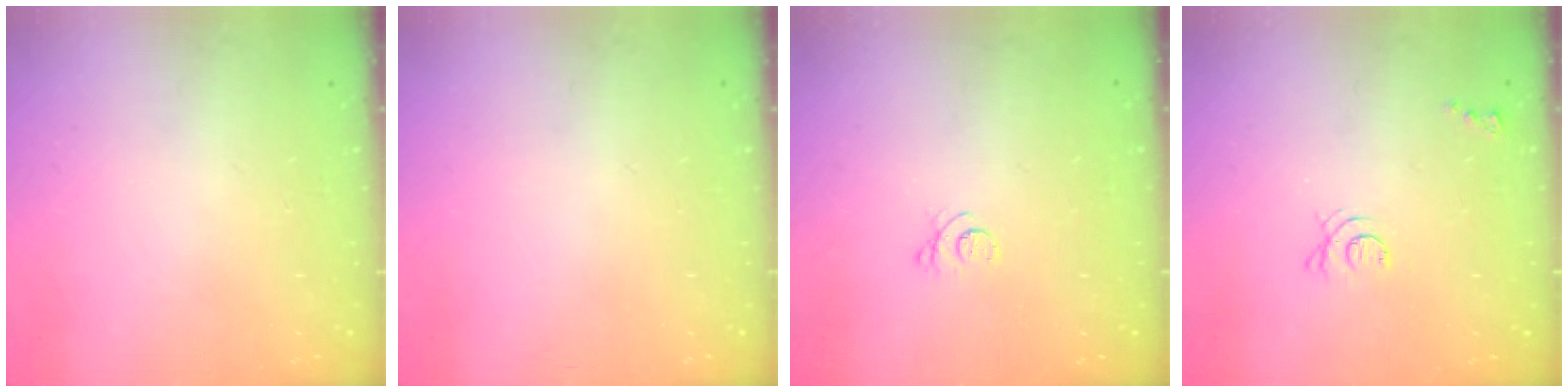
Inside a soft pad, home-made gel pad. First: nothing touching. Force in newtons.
{"total": 0.0}
{"total": 2.6, "press": 2.6, "slide": 0.3}
{"total": 7.0, "press": 6.9, "slide": 1.1}